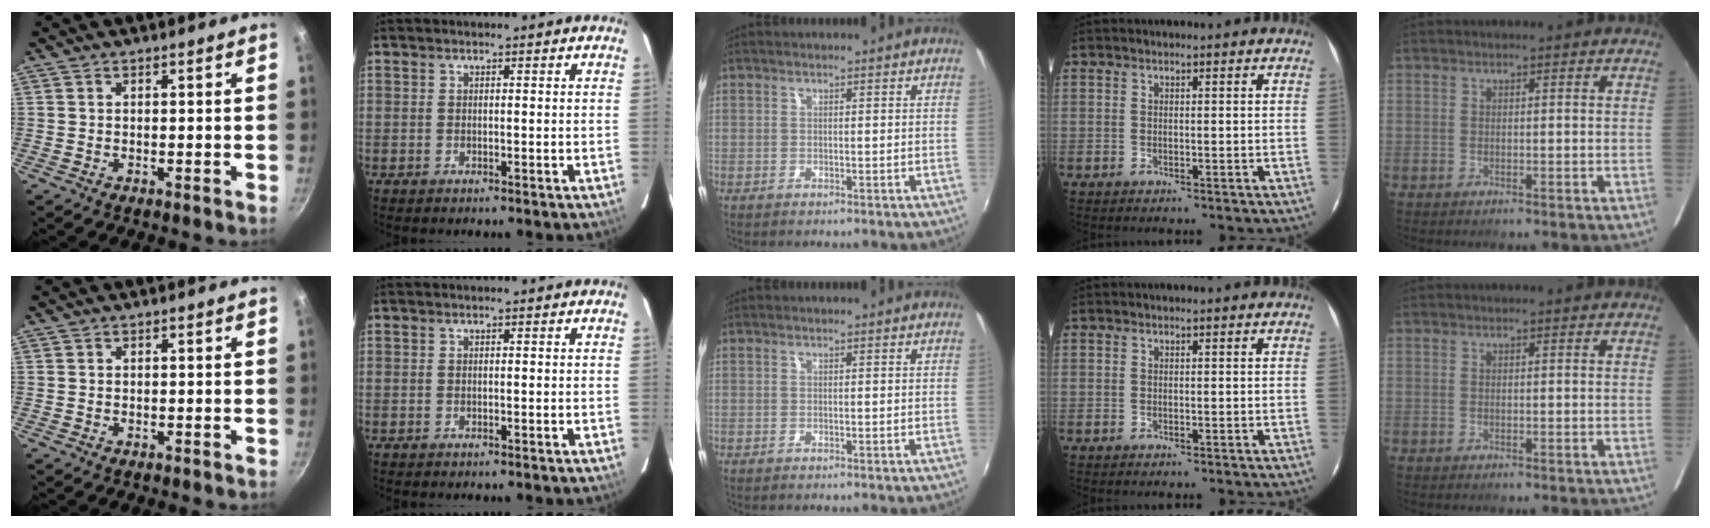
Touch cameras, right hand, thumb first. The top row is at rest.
{}